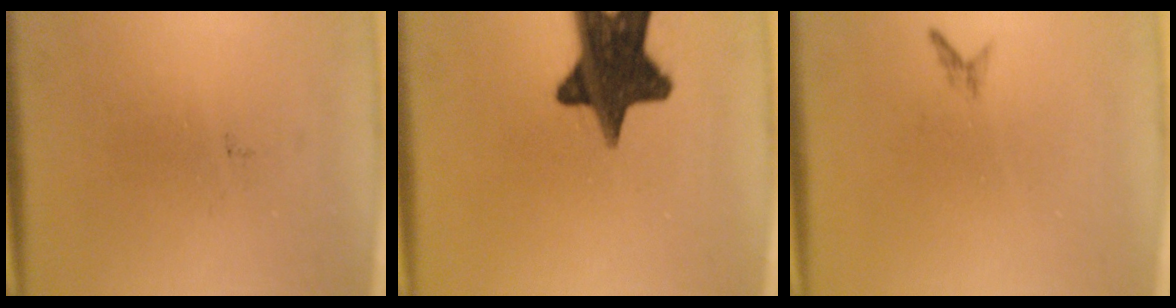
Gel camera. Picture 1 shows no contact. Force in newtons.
{"total": 16.4}
{"total": 0.7}